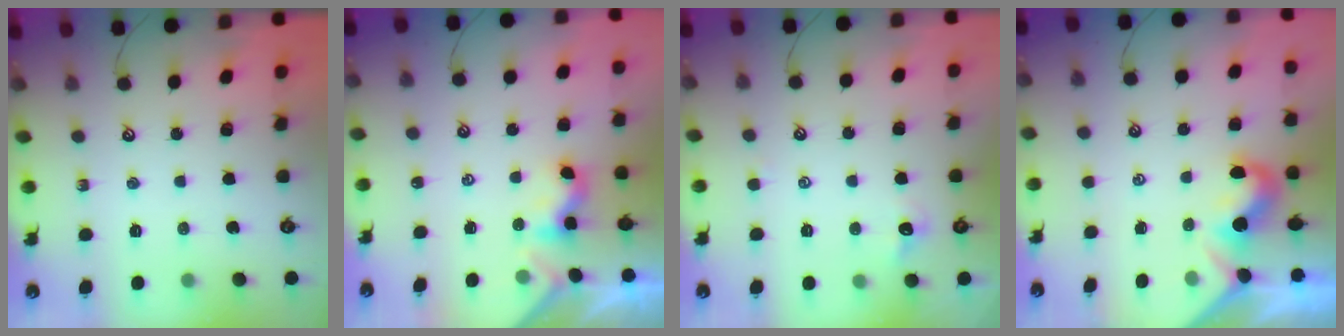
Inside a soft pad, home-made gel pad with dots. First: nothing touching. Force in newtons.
{"total": 2.3, "press": 2.3, "slide": 0.1}
{"total": 0.0}
{"total": 2.0, "press": 1.9, "slide": 0.6}